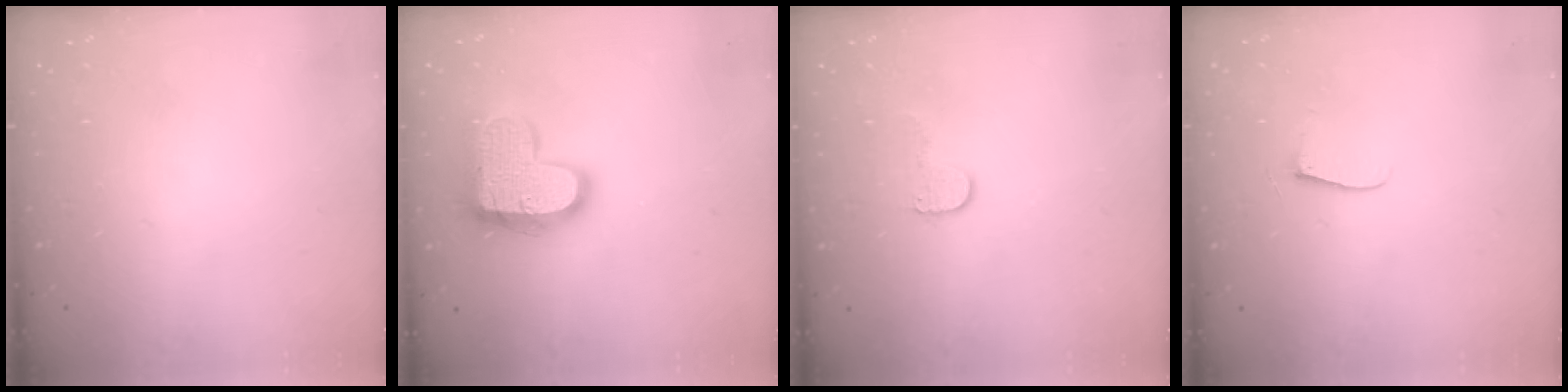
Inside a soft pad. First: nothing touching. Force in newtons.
{"total": 16.9, "press": 16.8, "slide": 1.1}
{"total": 5.4, "press": 5.3, "slide": 0.5}
{"total": 5.2, "press": 5.2, "slide": 0.5}